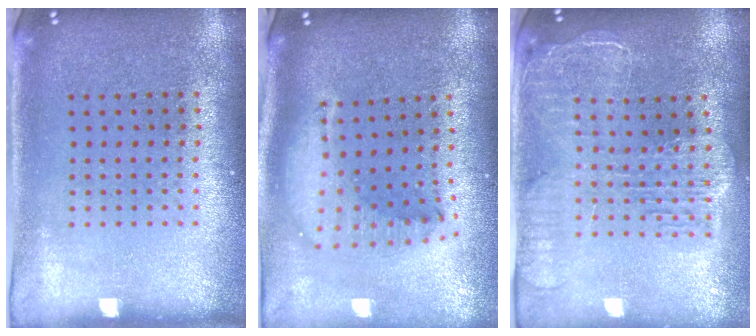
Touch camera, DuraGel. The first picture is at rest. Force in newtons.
{"total": 1.8, "press": 1.4, "slide": 1.0}
{"total": 2.4, "press": 2.1, "slide": 1.1}